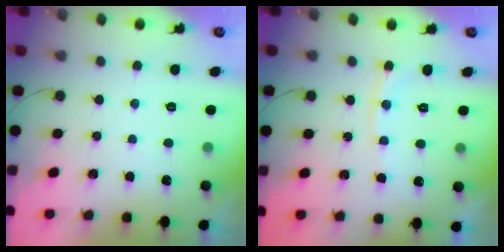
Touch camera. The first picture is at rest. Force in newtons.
{"total": 7.0, "press": 6.9, "slide": 1.0}